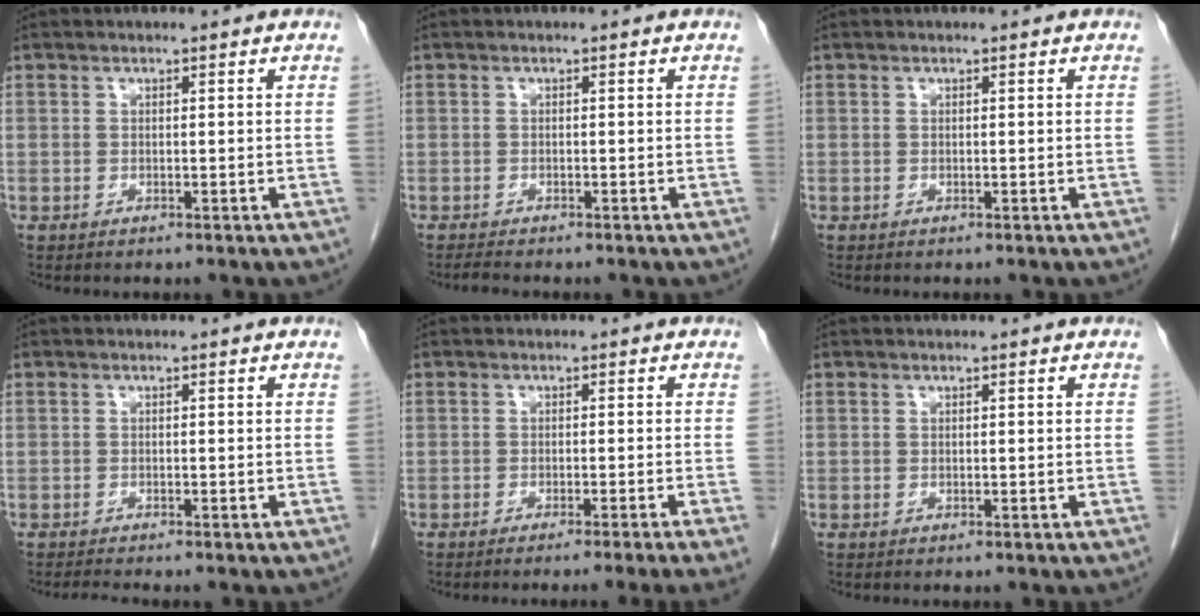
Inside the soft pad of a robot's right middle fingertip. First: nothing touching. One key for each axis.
{"total": 1.5, "fx": -1.4, "fy": 0.0, "fz": 0.6, "tx": -0.022, "ty": -0.008, "tz": -0.022}
{"total": 0.0}
{"total": 1.3, "fx": -1.2, "fy": -0.5, "fz": 0.3, "tx": -0.018, "ty": -0.009, "tz": -0.022}
{"total": 5.8, "fx": -4.3, "fy": -1.9, "fz": 3.4, "tx": -0.025, "ty": -0.006, "tz": -0.058}
{"total": 0.0}